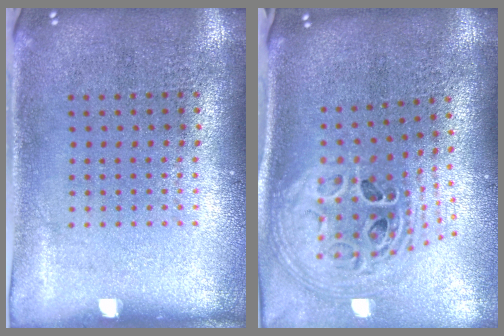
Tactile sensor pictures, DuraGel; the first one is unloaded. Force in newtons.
{"total": 2.5, "press": 1.8, "slide": 1.7}